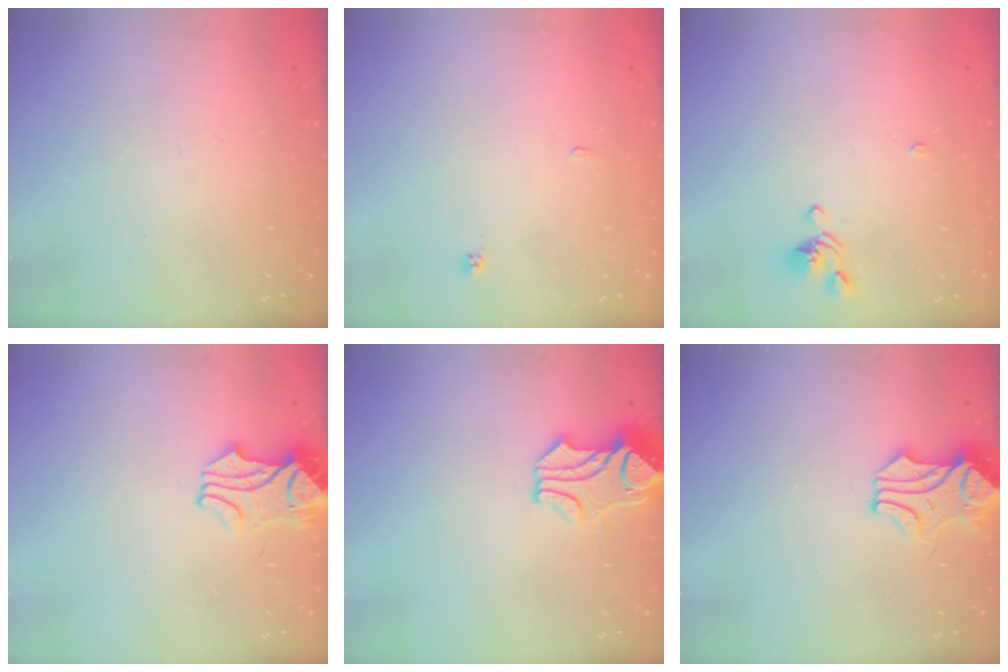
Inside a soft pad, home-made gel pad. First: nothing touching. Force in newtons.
{"total": 1.9, "press": 1.9, "slide": 0.2}
{"total": 0.8, "press": 0.8, "slide": 0.4}
{"total": 3.4, "press": 3.3, "slide": 0.8}
{"total": 1.5, "press": 0.8, "slide": 1.3}
{"total": 1.4, "press": 1.3, "slide": 0.5}